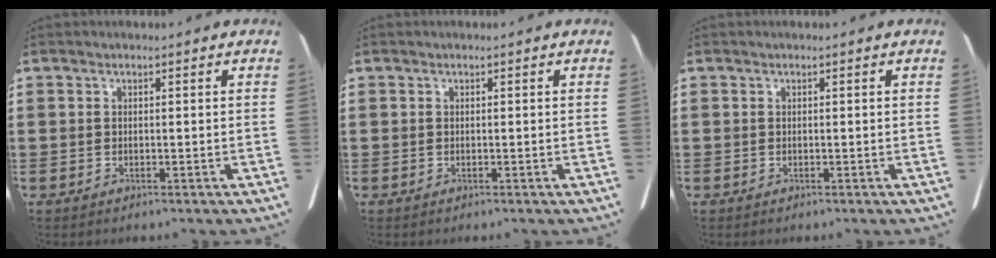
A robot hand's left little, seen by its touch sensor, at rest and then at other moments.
{"total": 0.0}
{"total": 0.0}